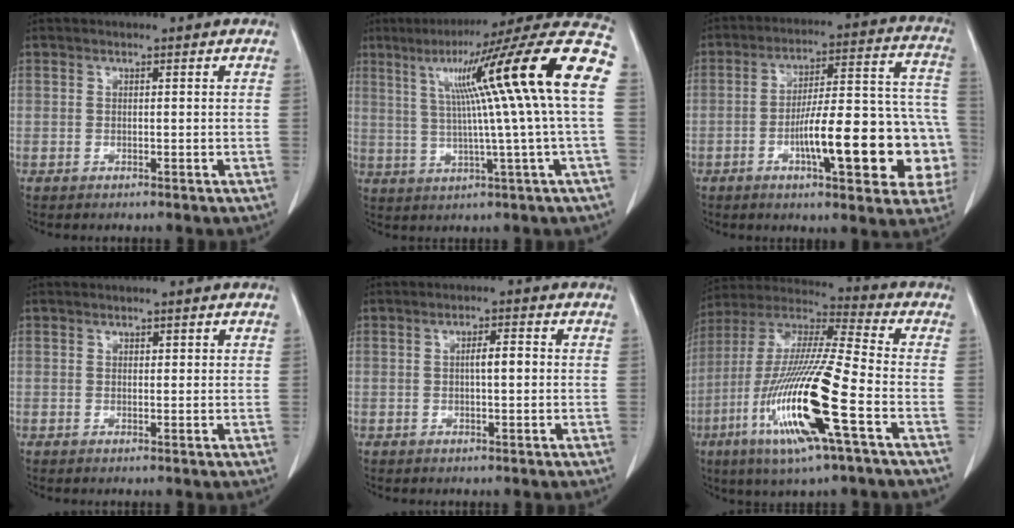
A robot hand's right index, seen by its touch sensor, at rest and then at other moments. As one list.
[{"total": 20.8, "force": [4.2, -1.5, 20.3], "torque": [-0.281, 0.038, 0.056]}, {"total": 20.7, "force": [-5.9, 4.5, 19.3], "torque": [-0.195, 0.042, -0.070]}, {"total": 1.0, "force": [0.5, 0.5, 0.7], "torque": [-0.006, 0.000, 0.006]}, {"total": 2.8, "force": [0.1, 0.6, 2.7], "torque": [-0.047, 0.004, 0.001]}, {"total": 20.0, "force": [-7.1, 1.0, 18.6], "torque": [-0.399, -0.030, -0.139]}]